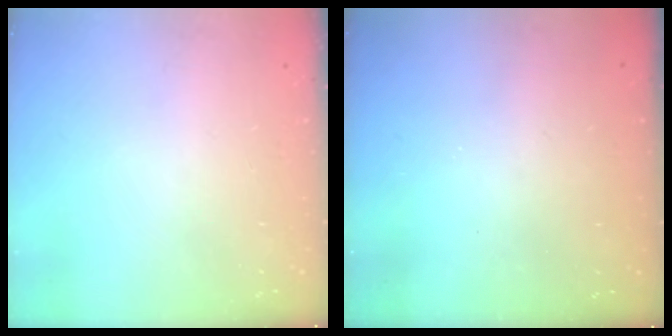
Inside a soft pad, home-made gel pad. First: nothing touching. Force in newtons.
{"total": 3.0, "press": 3.0, "slide": 0.1}